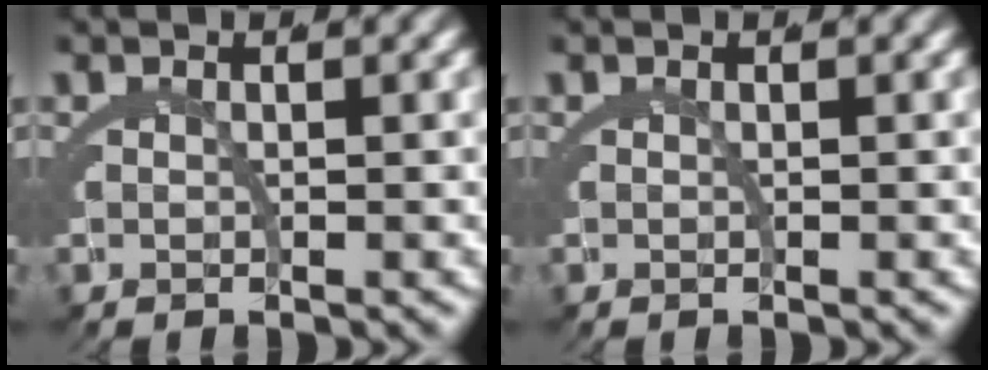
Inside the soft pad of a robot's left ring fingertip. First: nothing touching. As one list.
[{"total": 0.0}]